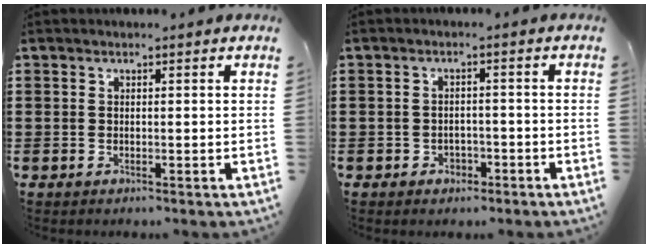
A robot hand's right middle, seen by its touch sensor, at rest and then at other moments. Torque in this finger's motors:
{"motor_torque": [0.06, -0.20, 0.09, 0.00]}